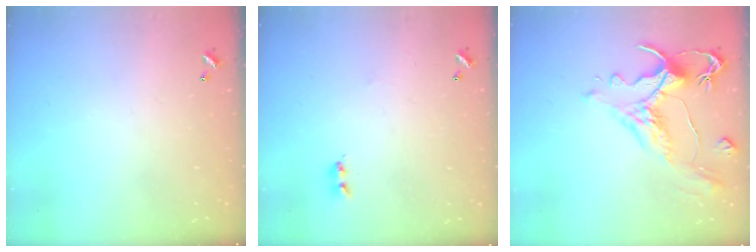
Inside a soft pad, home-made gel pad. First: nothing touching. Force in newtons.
{"total": 2.2, "press": 2.1, "slide": 0.6}
{"total": 1.6, "press": 0.0, "slide": 1.6}